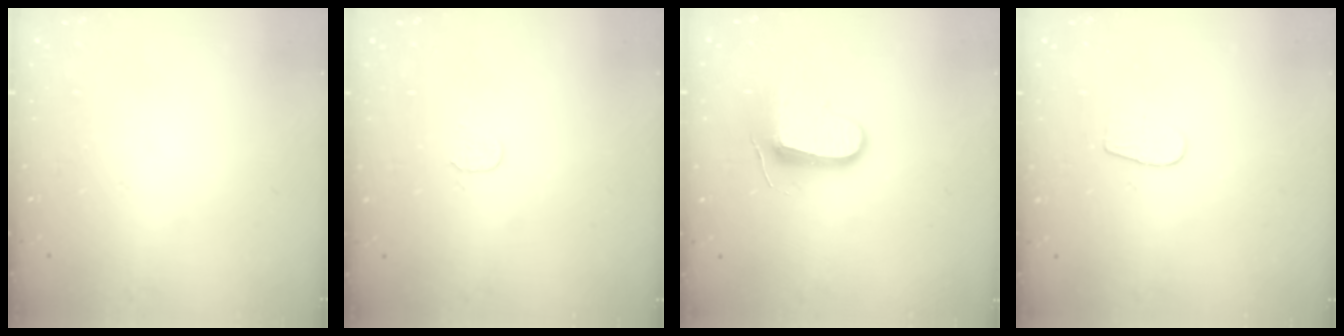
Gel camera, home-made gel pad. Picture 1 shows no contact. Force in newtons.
{"total": 3.7, "press": 3.7, "slide": 0.3}
{"total": 8.9, "press": 8.9, "slide": 0.8}
{"total": 4.3, "press": 4.2, "slide": 0.3}